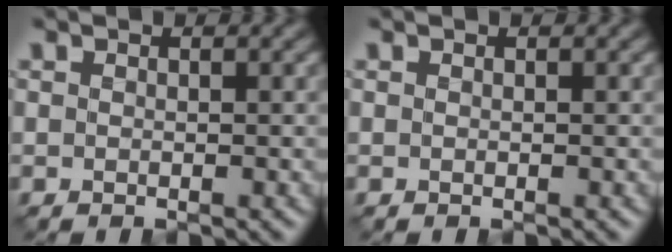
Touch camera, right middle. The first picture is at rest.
{"total": 0.0}